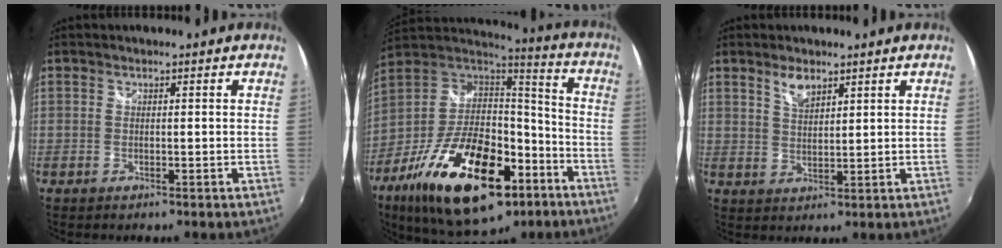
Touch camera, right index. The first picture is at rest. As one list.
[{"total": 29.9, "force": [-14.9, 14.3, 21.7], "torque": [-0.396, -0.011, -0.231]}, {"total": 4.2, "force": [2.9, 1.7, 2.4], "torque": [-0.039, 0.002, 0.054]}]